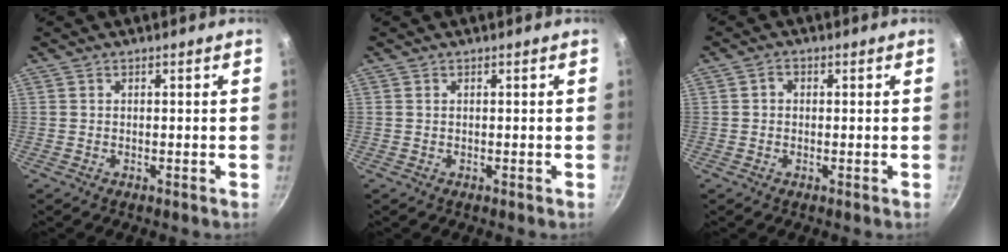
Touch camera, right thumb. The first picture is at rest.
{"total": 0.0}
{"total": 1.7, "force": [0.1, 1.5, 0.9], "torque": [-0.014, 0.006, -0.001]}